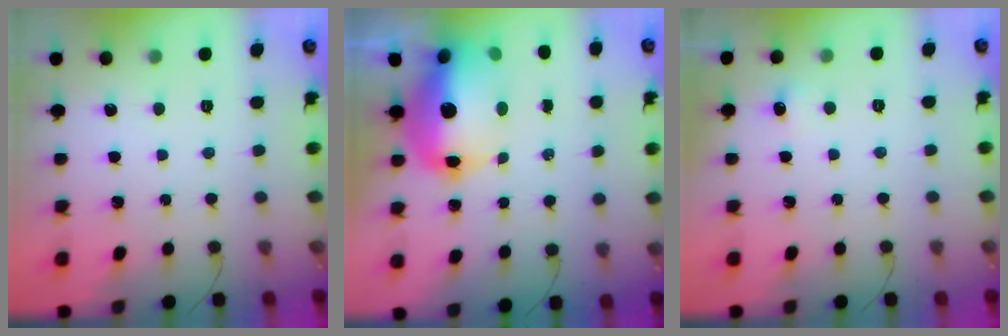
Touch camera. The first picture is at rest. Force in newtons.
{"total": 16.0, "press": 15.6, "slide": 3.5}
{"total": 11.1, "press": 3.0, "slide": 10.7}